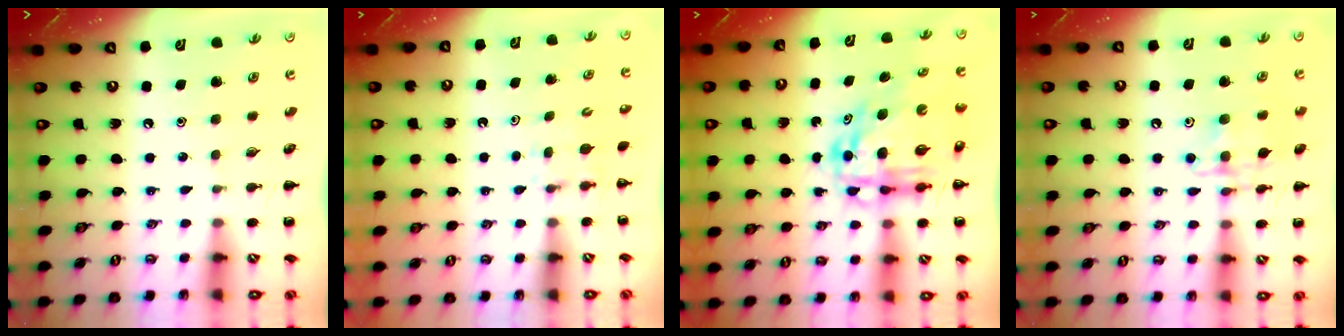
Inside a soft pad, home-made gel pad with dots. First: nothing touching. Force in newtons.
{"total": 3.5, "press": 3.2, "slide": 1.4}
{"total": 11.3, "press": 10.9, "slide": 3.0}
{"total": 12.5, "press": 12.4, "slide": 1.6}